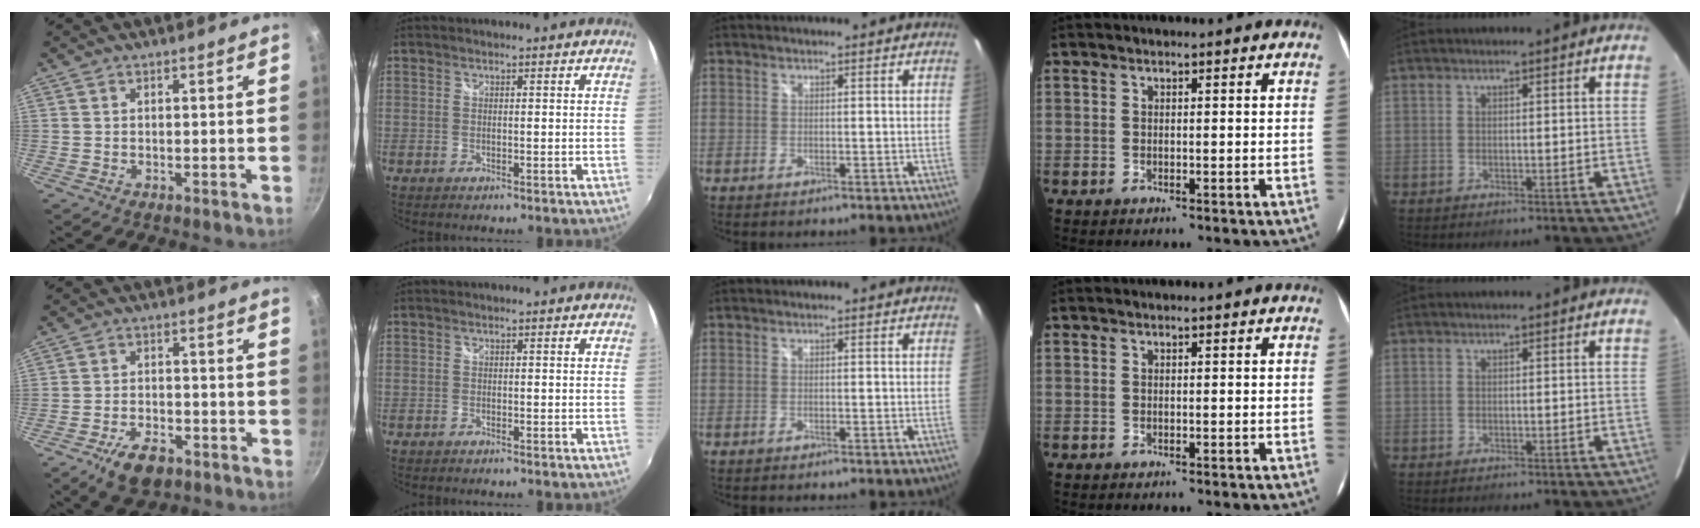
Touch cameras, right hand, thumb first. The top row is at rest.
{"thumb": {"total": 8.4, "force": [-4.9, 4.2, 5.3], "torque": [-0.083, 0.025, -0.080]}, "index": {"total": 0.5, "force": [-0.5, 0.1, -0.1], "torque": [0.000, -0.003, -0.013]}}